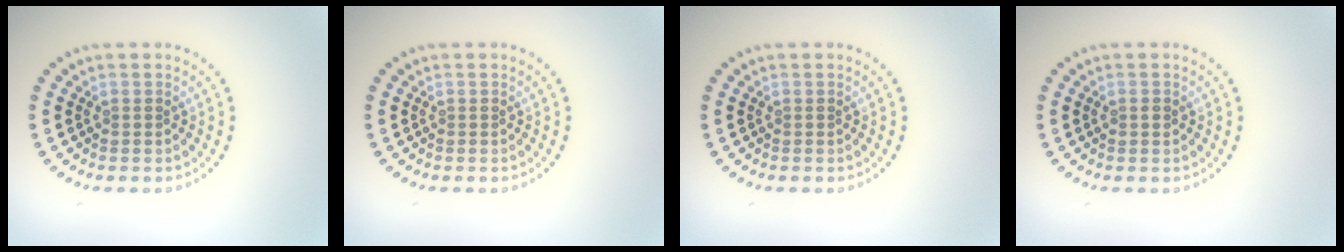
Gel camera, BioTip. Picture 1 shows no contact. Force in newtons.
{"total": 0.0}
{"total": 0.0}
{"total": 1.0, "press": 0.9, "slide": 0.3}